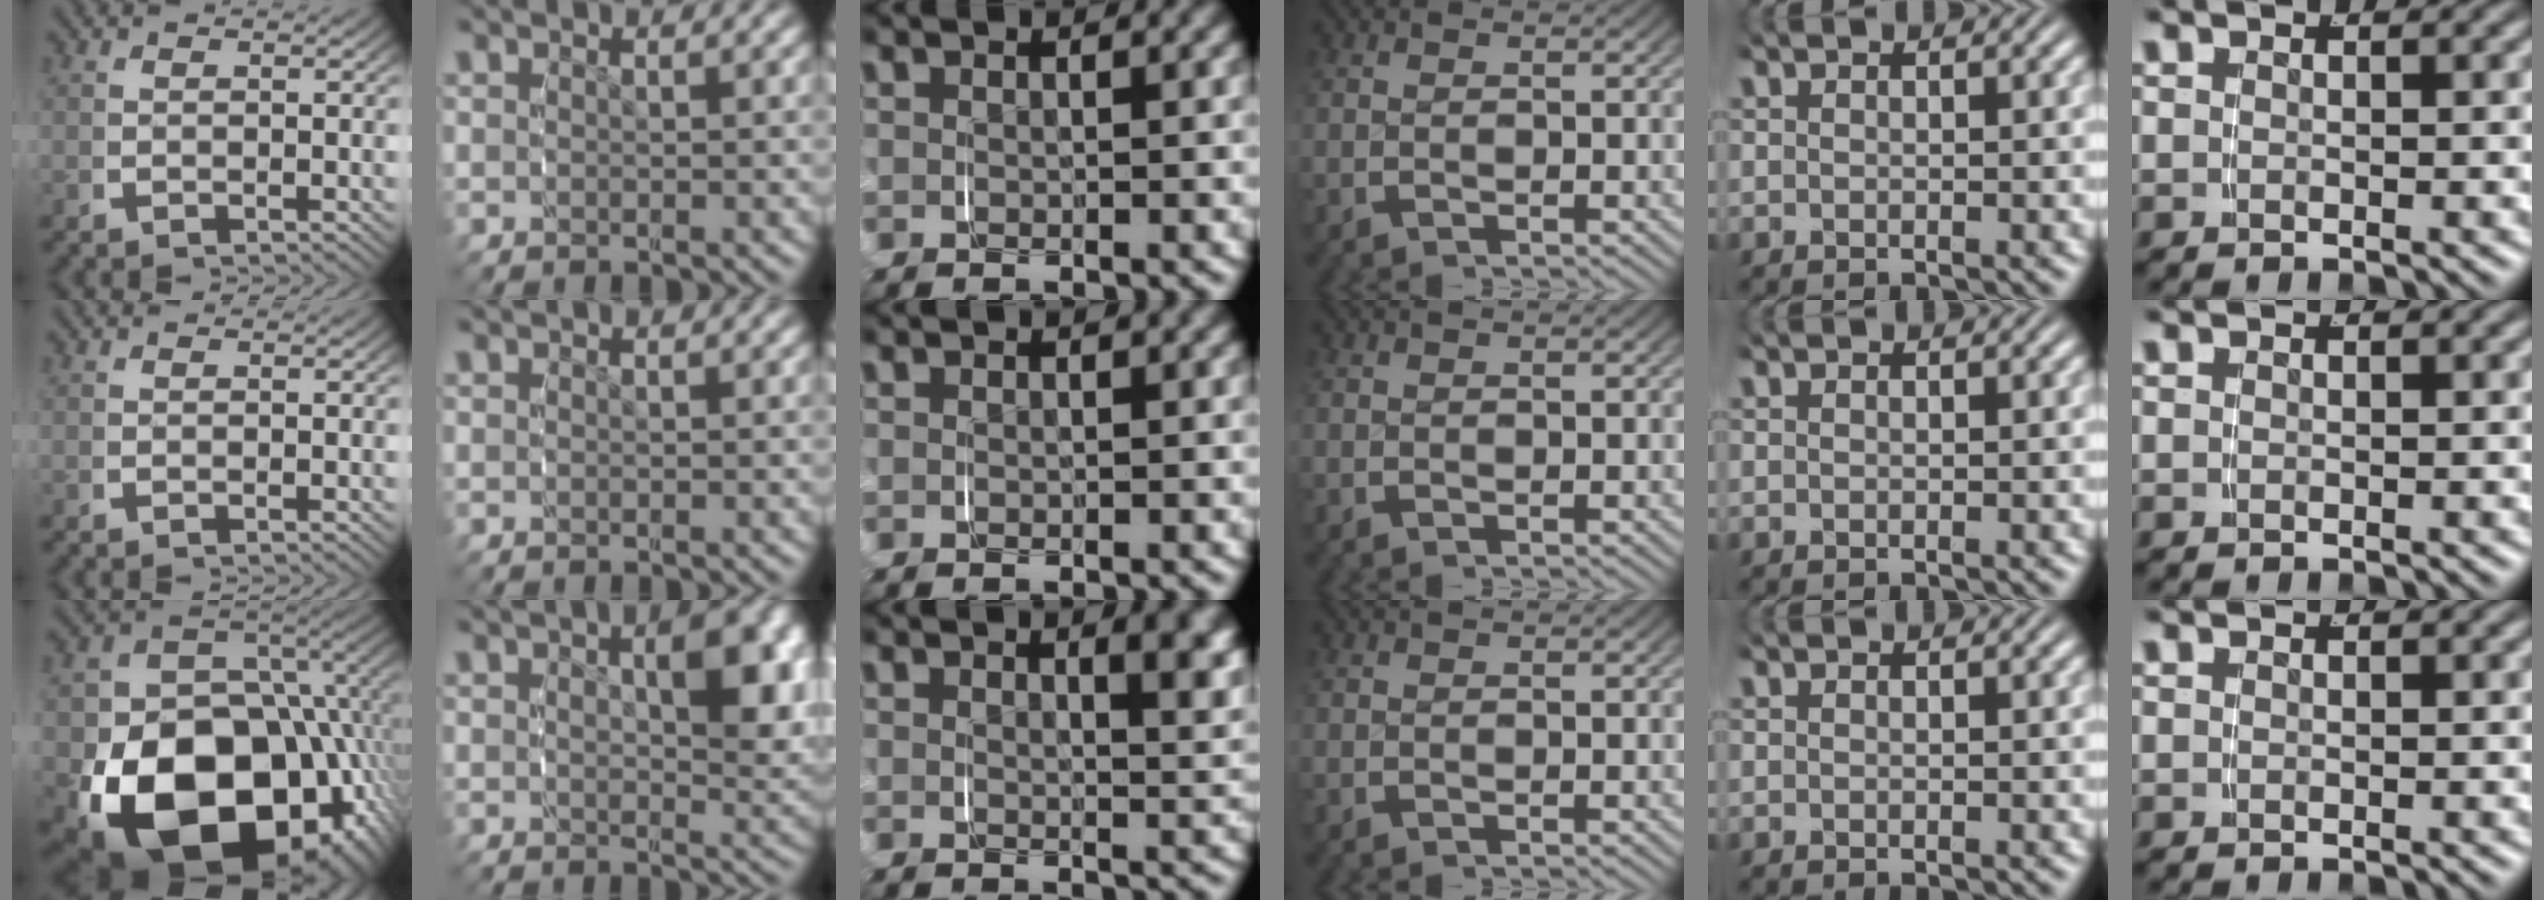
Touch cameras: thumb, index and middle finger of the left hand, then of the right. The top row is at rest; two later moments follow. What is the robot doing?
{"motion": "grasp_and_lifting", "object": "glasses case"}